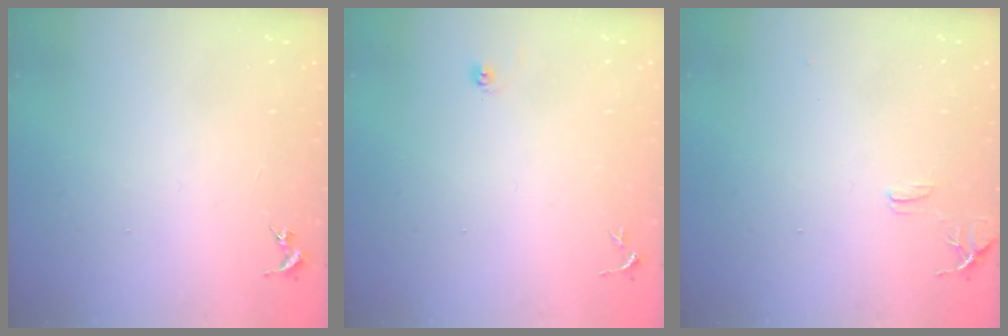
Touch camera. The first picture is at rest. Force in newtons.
{"total": 5.1, "press": 5.0, "slide": 0.4}
{"total": 7.7, "press": 7.7, "slide": 0.7}